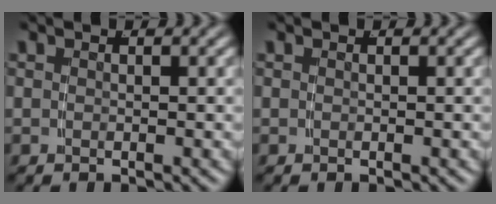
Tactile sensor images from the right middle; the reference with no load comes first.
{"total": 0.0}